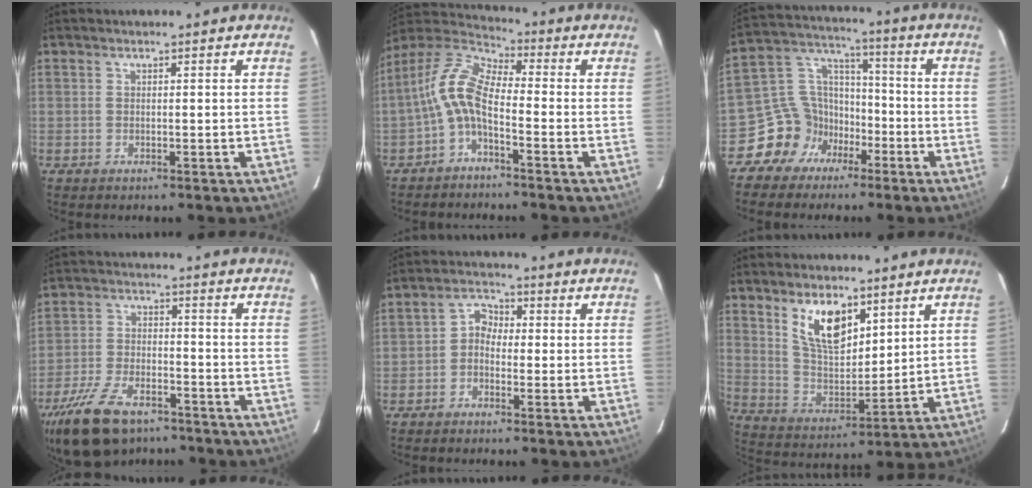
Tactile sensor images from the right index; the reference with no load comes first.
{"total": 9.1, "force": [-2.6, 3.7, 7.9], "torque": [-0.172, 0.018, -0.058]}
{"total": 10.7, "force": [-6.3, 8.4, 2.3], "torque": [-0.048, 0.052, -0.109]}
{"total": 16.4, "force": [-11.4, 8.1, 8.7], "torque": [-0.202, -0.020, -0.200]}
{"total": 3.4, "force": [-1.2, 2.7, 1.7], "torque": [-0.030, 0.015, -0.028]}
{"total": 10.8, "force": [6.2, 4.9, 7.3], "torque": [-0.132, 0.003, 0.130]}